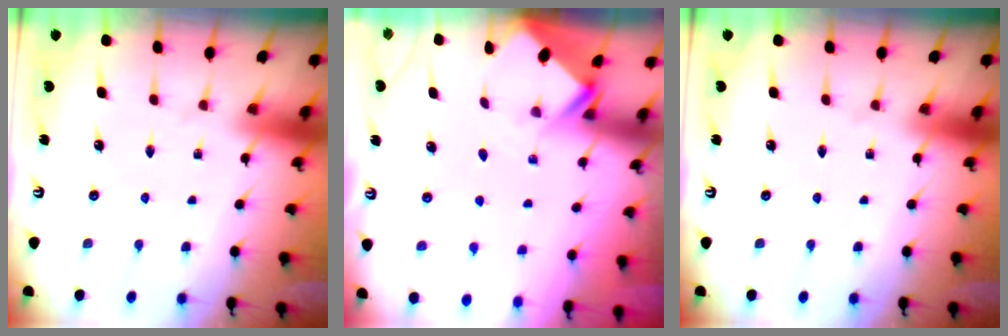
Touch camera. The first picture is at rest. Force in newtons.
{"total": 2.7, "press": 2.7, "slide": 0.2}
{"total": 0.0}